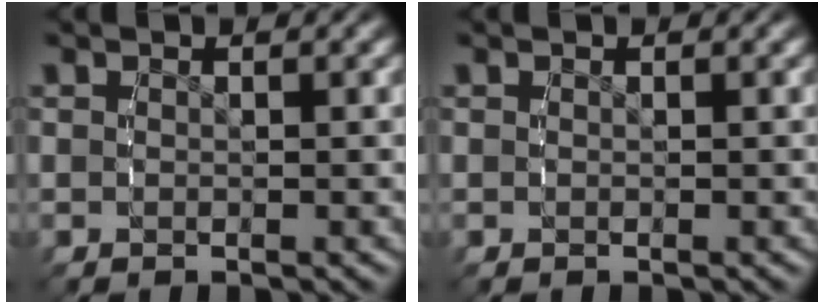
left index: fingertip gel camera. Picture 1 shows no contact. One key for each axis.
{"total": 0.0}